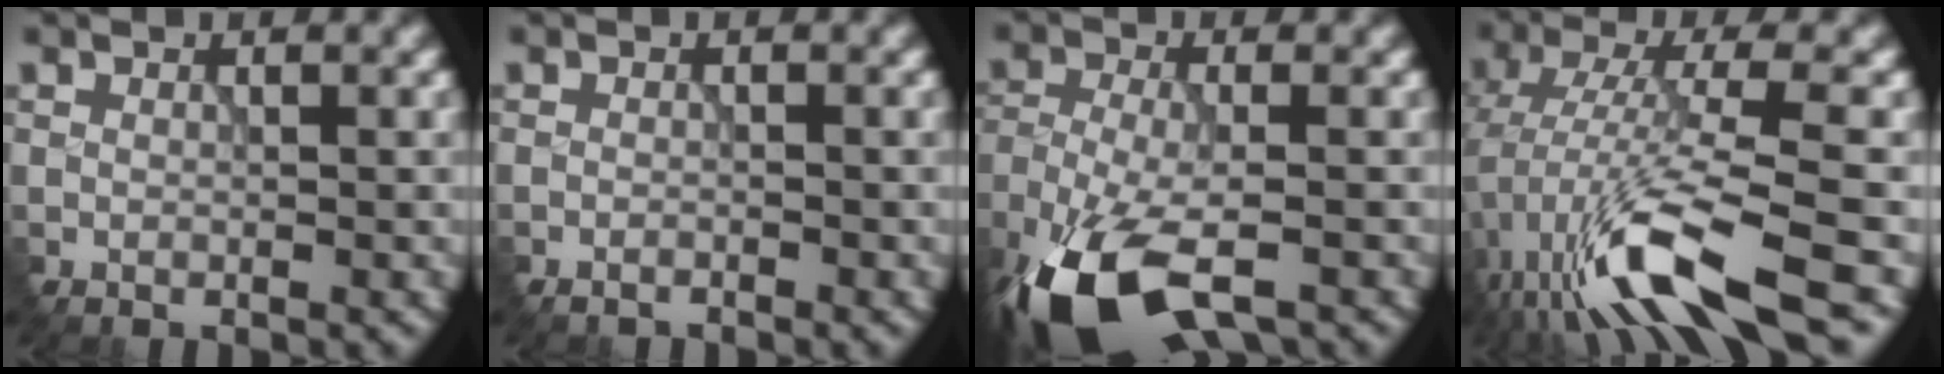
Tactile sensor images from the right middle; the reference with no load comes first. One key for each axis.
{"total": 1.0, "fx": -1.0, "fy": 0.0, "fz": 0.0, "tx": 0.001, "ty": -0.005, "tz": -0.017}
{"total": 13.7, "fx": -9.1, "fy": 5.7, "fz": 8.5, "tx": -0.188, "ty": -0.057, "tz": -0.147}
{"total": 9.2, "fx": -4.2, "fy": 1.5, "fz": 8.0, "tx": -0.146, "ty": 0.003, "tz": -0.080}